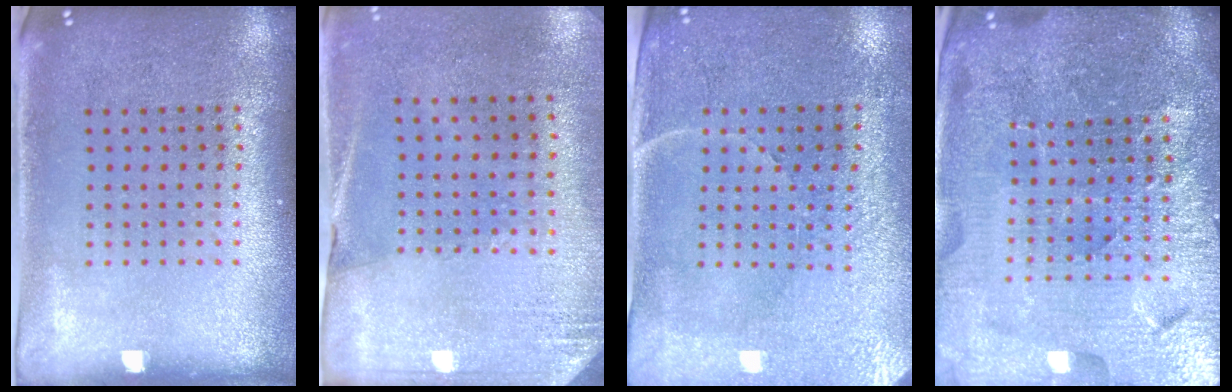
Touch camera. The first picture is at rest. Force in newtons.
{"total": 2.7, "press": 2.4, "slide": 1.2}
{"total": 3.4, "press": 3.1, "slide": 1.3}
{"total": 5.6, "press": 5.1, "slide": 2.4}